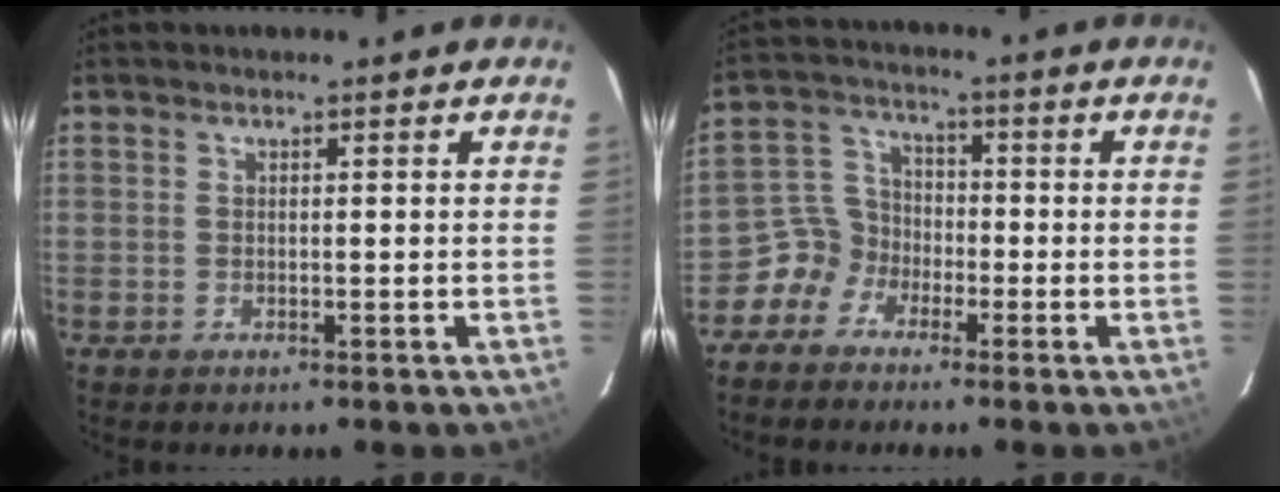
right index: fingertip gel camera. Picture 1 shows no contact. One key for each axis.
{"total": 5.5, "fx": -3.5, "fy": 4.2, "fz": 0.3, "tx": -0.006, "ty": 0.031, "tz": -0.079}